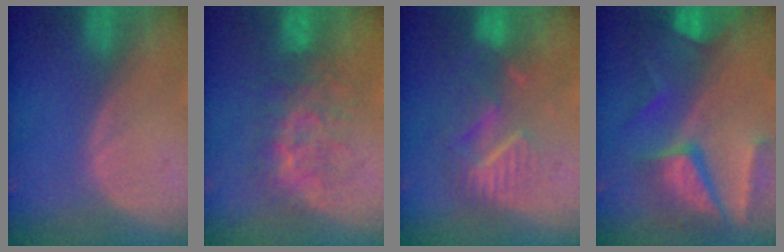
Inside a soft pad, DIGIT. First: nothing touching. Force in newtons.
{"total": 7.7, "press": 7.5, "slide": 1.4}
{"total": 8.9, "press": 7.8, "slide": 4.4}
{"total": 10.4, "press": 8.8, "slide": 5.6}